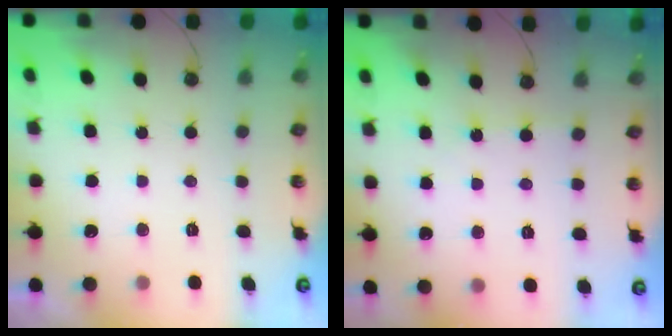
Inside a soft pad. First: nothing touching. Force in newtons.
{"total": 2.3, "press": 2.3, "slide": 0.3}